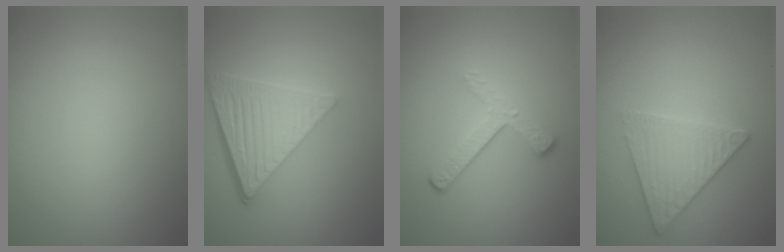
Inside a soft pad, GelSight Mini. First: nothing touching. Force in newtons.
{"total": 6.2, "press": 4.3, "slide": 4.4}
{"total": 3.4, "press": 2.5, "slide": 2.3}
{"total": 3.3, "press": 3.2, "slide": 0.9}